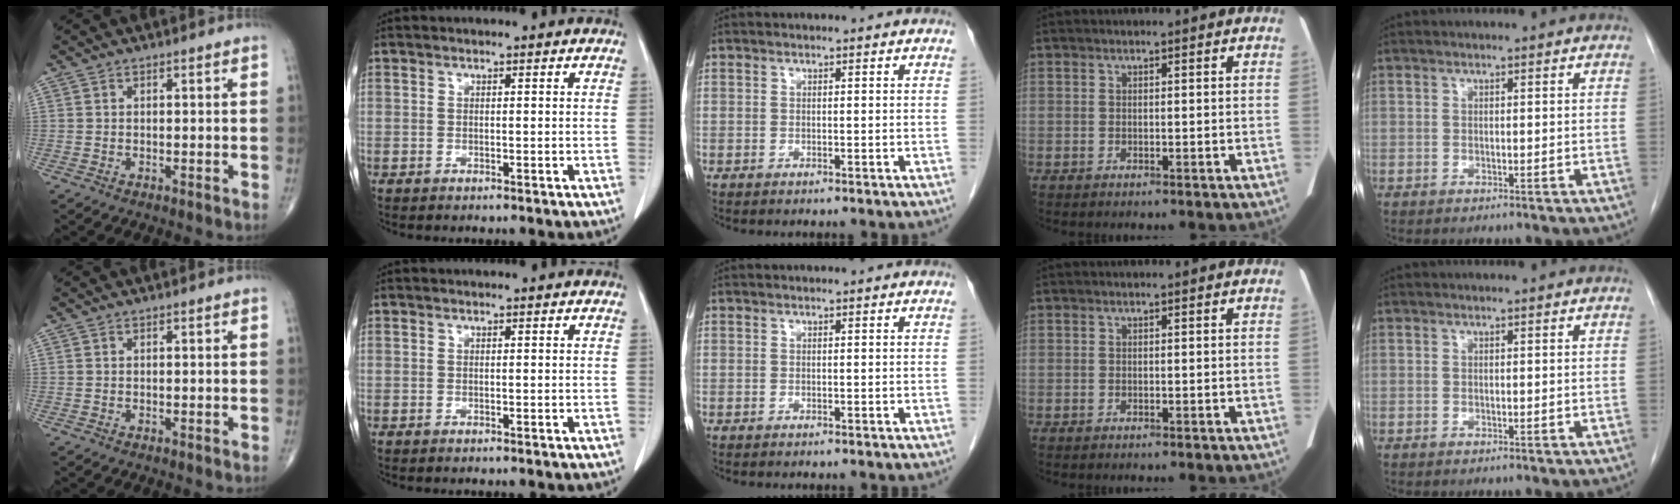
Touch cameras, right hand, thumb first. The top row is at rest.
{}